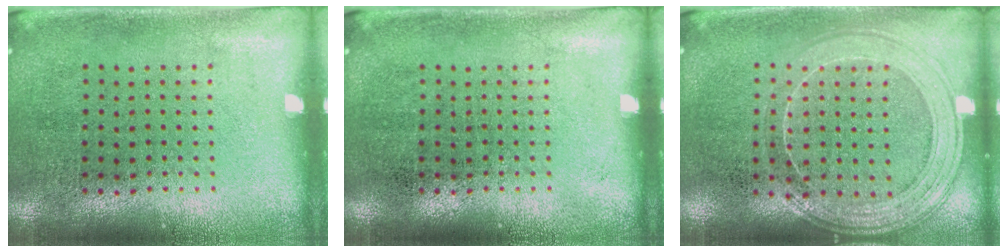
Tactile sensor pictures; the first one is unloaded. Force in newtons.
{"total": 0.0}
{"total": 1.6, "press": 1.5, "slide": 0.4}